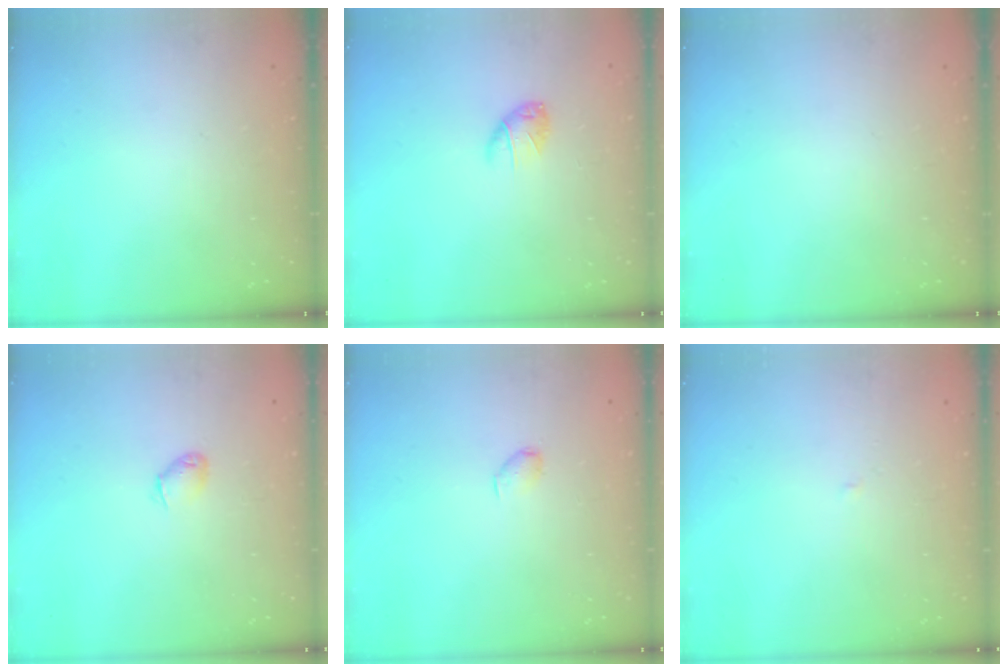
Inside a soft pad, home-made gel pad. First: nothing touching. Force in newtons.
{"total": 5.7, "press": 5.6, "slide": 0.7}
{"total": 0.0}
{"total": 3.8, "press": 3.7, "slide": 0.5}
{"total": 3.5, "press": 3.5, "slide": 0.6}
{"total": 1.9, "press": 1.9, "slide": 0.3}